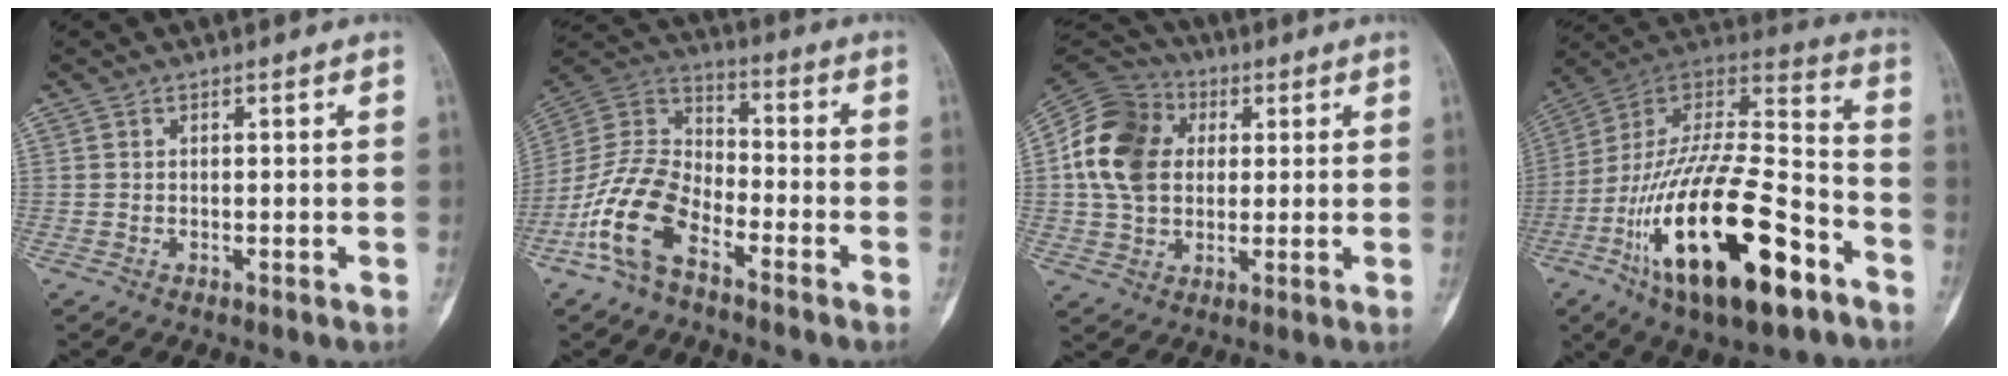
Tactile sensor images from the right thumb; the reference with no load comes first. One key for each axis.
{"total": 13.9, "fx": -7.6, "fy": 7.3, "fz": 9.2, "tx": -0.185, "ty": 0.056, "tz": -0.157}
{"total": 15.7, "fx": 2.4, "fy": 12.2, "fz": 9.7, "tx": -0.167, "ty": 0.017, "tz": 0.036}
{"total": 30.4, "fx": -13.2, "fy": 11.6, "fz": 24.8, "tx": -0.461, "ty": 0.055, "tz": -0.215}